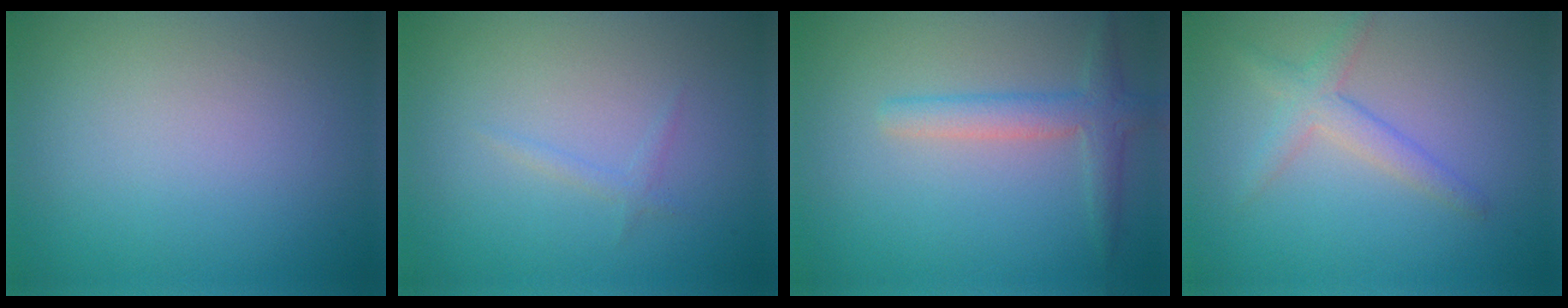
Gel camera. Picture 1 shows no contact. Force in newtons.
{"total": 0.7, "press": 0.7, "slide": 0.1}
{"total": 2.8, "press": 2.8, "slide": 0.1}
{"total": 2.4, "press": 2.4, "slide": 0.2}